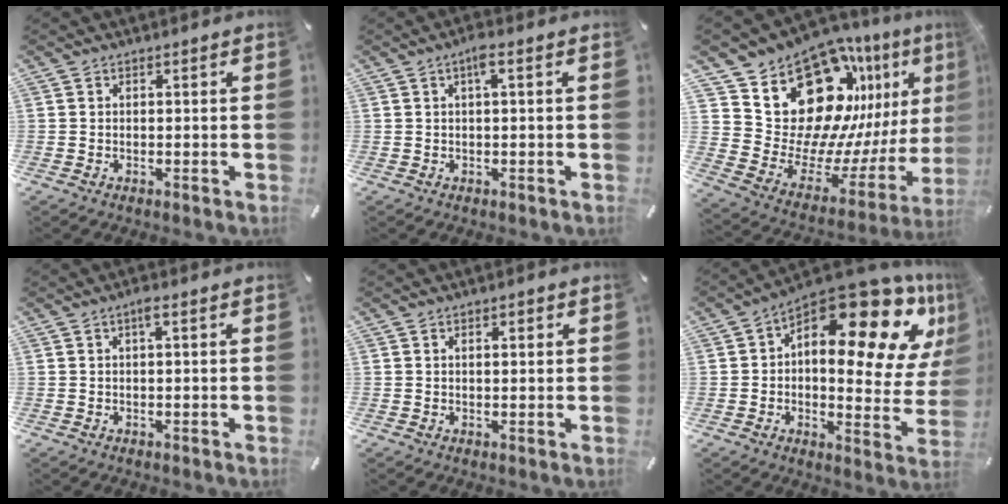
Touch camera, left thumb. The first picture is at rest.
{"total": 3.1, "force": [0.7, 0.6, 2.9], "torque": [-0.058, 0.004, 0.010]}
{"total": 21.0, "force": [12.5, 13.3, 10.5], "torque": [-0.127, -0.135, 0.245]}
{"total": 2.0, "force": [0.4, 0.4, 1.9], "torque": [-0.038, 0.003, 0.006]}
{"total": 1.5, "force": [0.5, 0.8, 1.3], "torque": [-0.026, 0.006, 0.006]}
{"total": 21.8, "force": [12.3, 9.3, 15.4], "torque": [-0.202, -0.107, 0.201]}